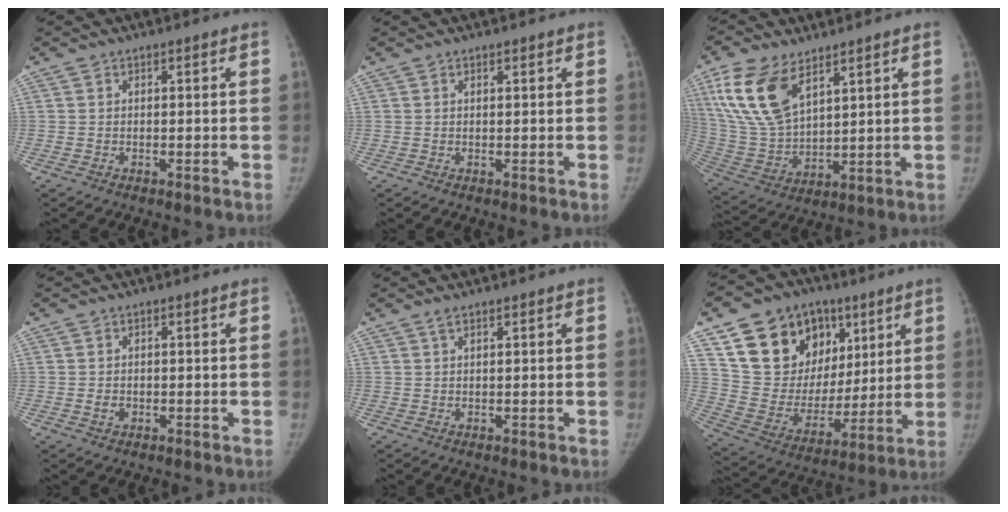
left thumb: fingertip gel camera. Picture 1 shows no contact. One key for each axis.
{"total": 0.0}
{"total": 15.2, "fx": 8.0, "fy": 7.9, "fz": 10.2, "tx": -0.198, "ty": -0.026, "tz": 0.167}
{"total": 1.6, "fx": -0.4, "fy": 1.2, "fz": 0.9, "tx": -0.012, "ty": 0.004, "tz": -0.004}
{"total": 0.9, "fx": 0.7, "fy": 0.3, "fz": 0.6, "tx": -0.010, "ty": 0.006, "tz": 0.013}
{"total": 23.5, "fx": 10.9, "fy": 17.1, "fz": 11.8, "tx": -0.156, "ty": 0.000, "tz": 0.202}